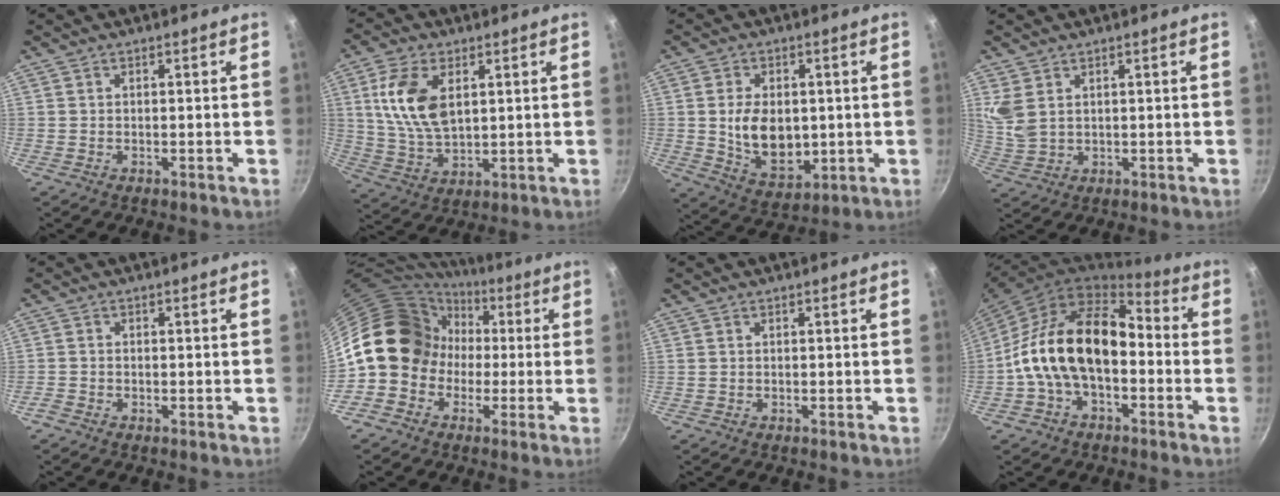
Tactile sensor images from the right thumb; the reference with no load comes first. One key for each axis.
{"total": 12.5, "fx": 3.5, "fy": 7.1, "fz": 9.7, "tx": -0.182, "ty": -0.017, "tz": 0.074}
{"total": 11.6, "fx": 0.4, "fy": 7.9, "fz": 8.5, "tx": -0.123, "ty": -0.018, "tz": 0.020}
{"total": 4.8, "fx": 2.3, "fy": 2.9, "fz": 3.0, "tx": -0.057, "ty": -0.015, "tz": 0.056}
{"total": 0.9, "fx": -0.5, "fy": 0.5, "fz": 0.4, "tx": -0.017, "ty": 0.004, "tz": -0.014}
{"total": 15.4, "fx": 0.6, "fy": 13.3, "fz": 7.7, "tx": -0.097, "ty": 0.041, "tz": -0.005}
{"total": 0.0}
{"total": 17.4, "fx": -2.2, "fy": 10.9, "fz": 13.4, "tx": -0.207, "ty": 0.050, "tz": -0.056}